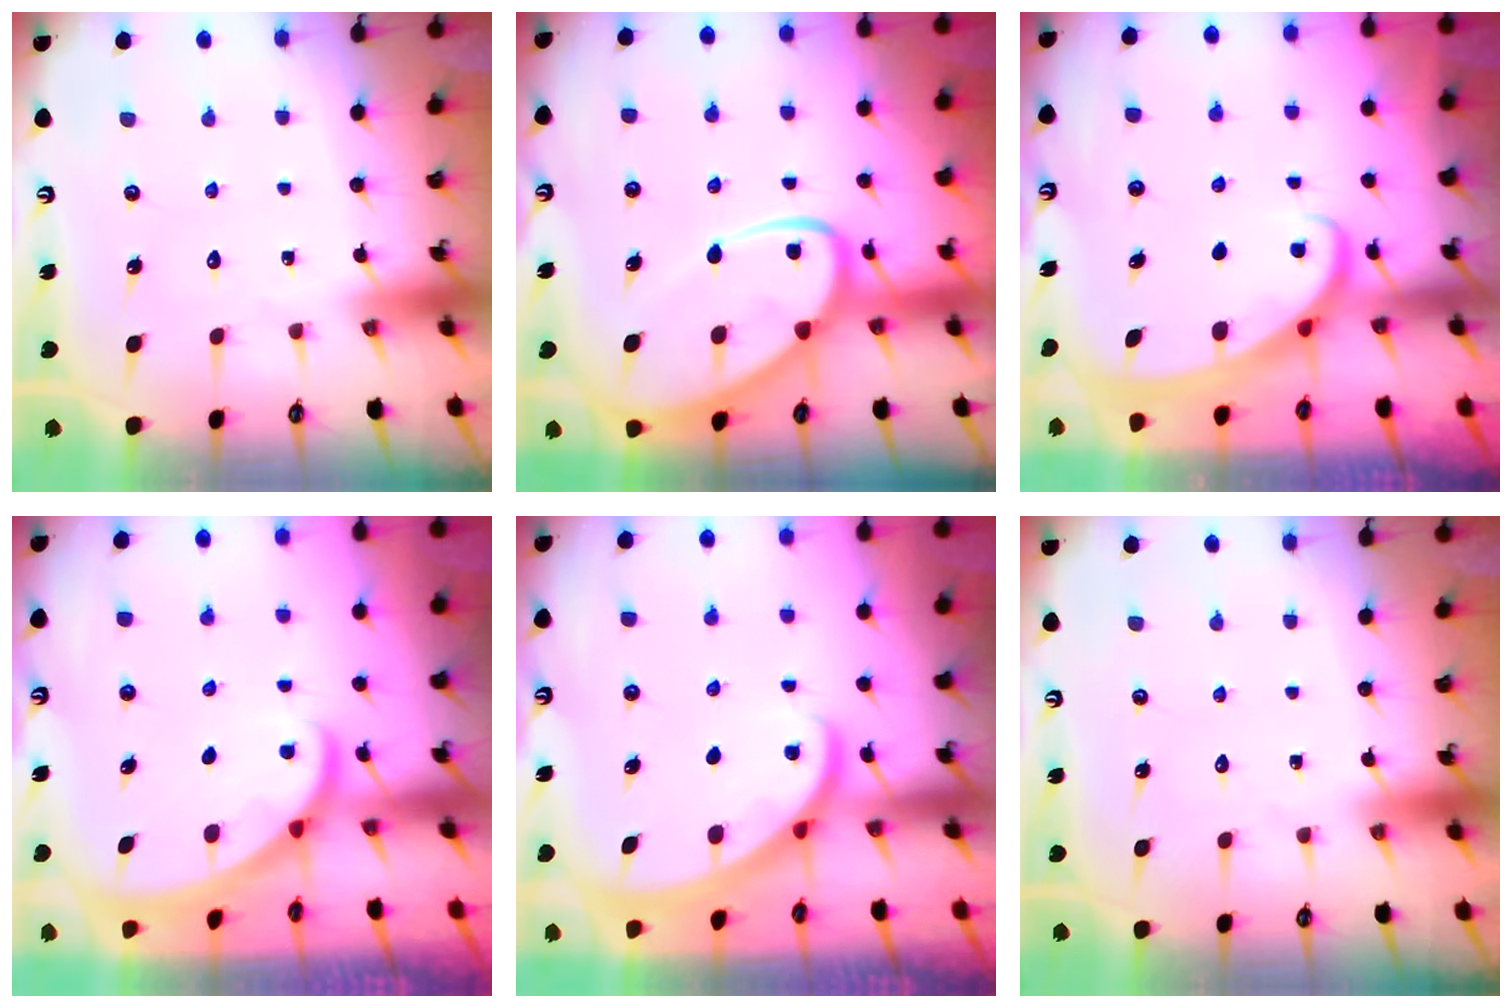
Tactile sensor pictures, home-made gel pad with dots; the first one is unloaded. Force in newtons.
{"total": 12.5, "press": 12.4, "slide": 1.2}
{"total": 2.5, "press": 2.5, "slide": 0.4}
{"total": 2.0, "press": 2.0, "slide": 0.1}
{"total": 2.0, "press": 2.0, "slide": 0.2}
{"total": 0.0}